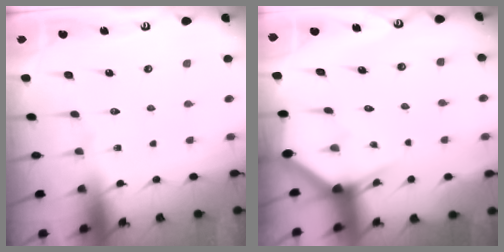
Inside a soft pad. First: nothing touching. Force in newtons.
{"total": 2.6, "press": 2.6, "slide": 0.1}